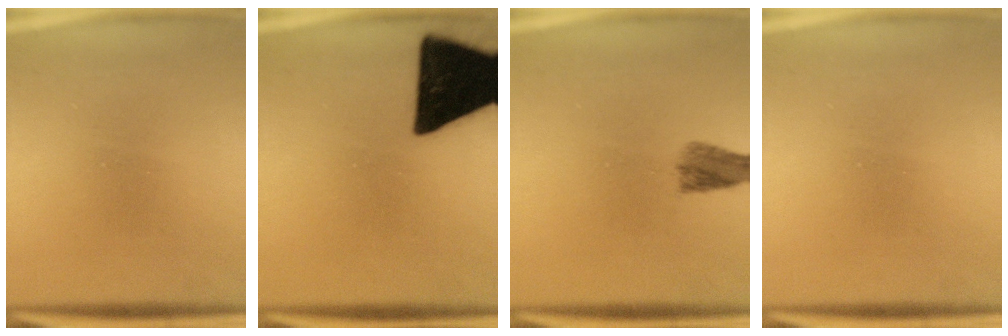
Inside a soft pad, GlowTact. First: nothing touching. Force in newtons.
{"total": 19.5}
{"total": 3.8}
{"total": 0.0}